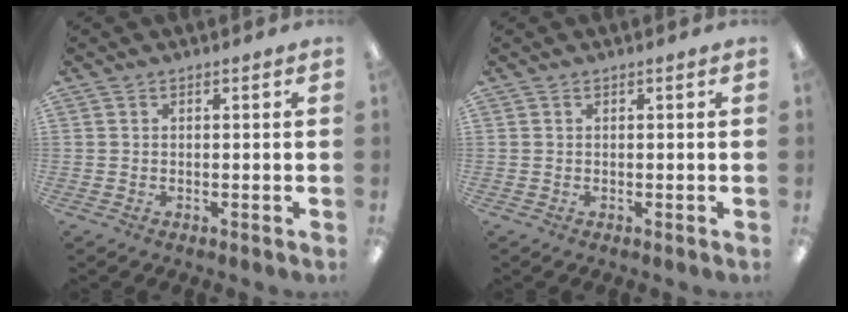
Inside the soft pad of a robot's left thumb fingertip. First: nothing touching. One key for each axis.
{"total": 0.0}